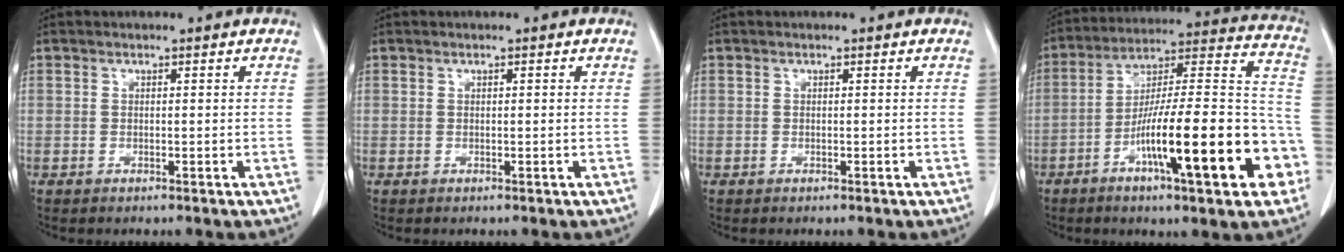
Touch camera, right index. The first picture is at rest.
{"total": 0.0}
{"total": 0.0}
{"total": 23.2, "force": [-9.0, 3.4, 21.1], "torque": [-0.279, 0.014, -0.137]}